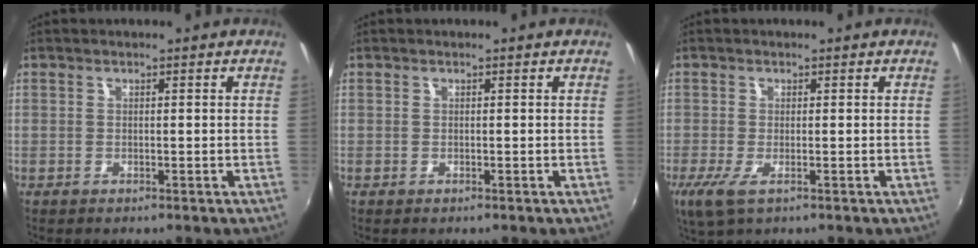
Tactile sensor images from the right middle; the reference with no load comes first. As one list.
[{"total": 0.0}, {"total": 4.0, "force": [-1.7, 1.1, 3.5], "torque": [-0.074, -0.017, -0.029]}]